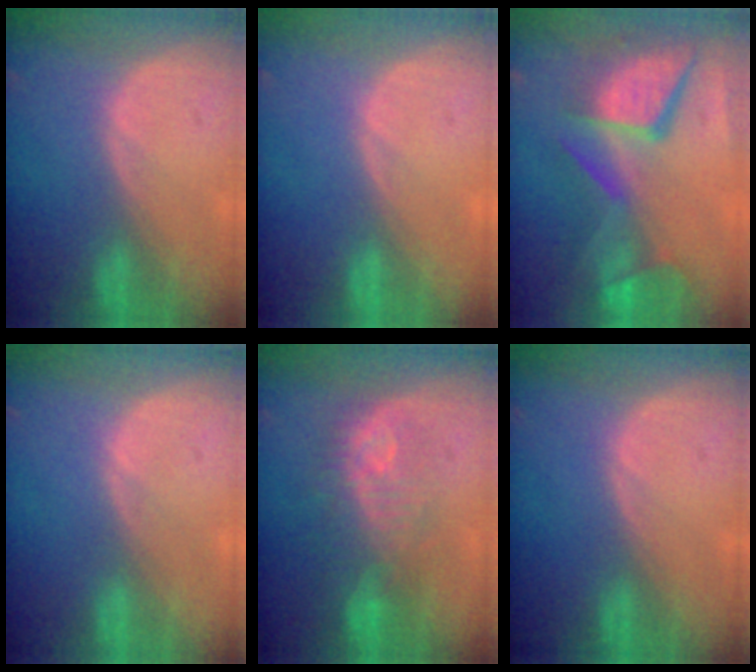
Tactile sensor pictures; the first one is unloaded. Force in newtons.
{"total": 0.0}
{"total": 12.9, "press": 10.6, "slide": 7.3}
{"total": 0.0}
{"total": 9.4, "press": 8.8, "slide": 3.1}
{"total": 0.0}